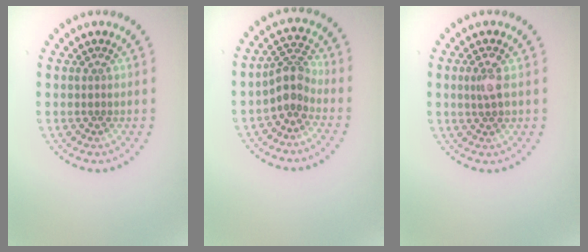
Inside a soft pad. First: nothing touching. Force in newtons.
{"total": 2.7, "press": 2.1, "slide": 1.7}
{"total": 1.6, "press": 1.5, "slide": 0.3}